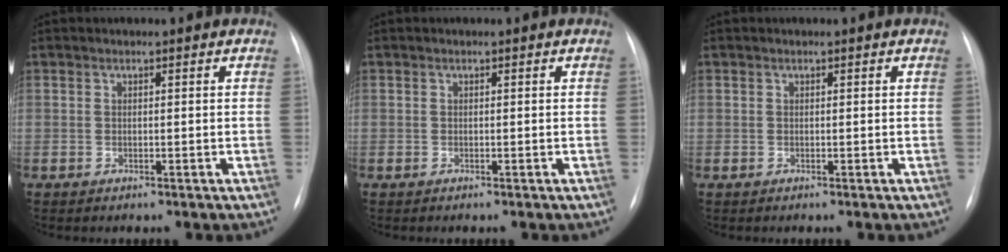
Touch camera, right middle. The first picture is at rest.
{"total": 0.0}
{"total": 0.0}